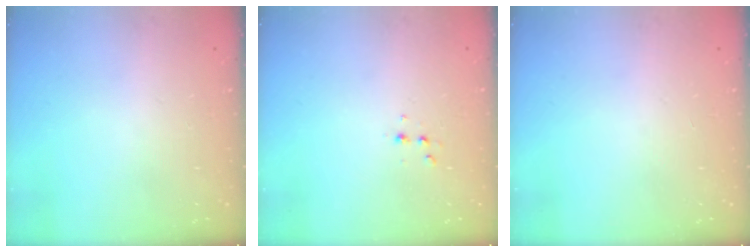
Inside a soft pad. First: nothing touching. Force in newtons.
{"total": 2.6, "press": 2.5, "slide": 0.8}
{"total": 0.0}